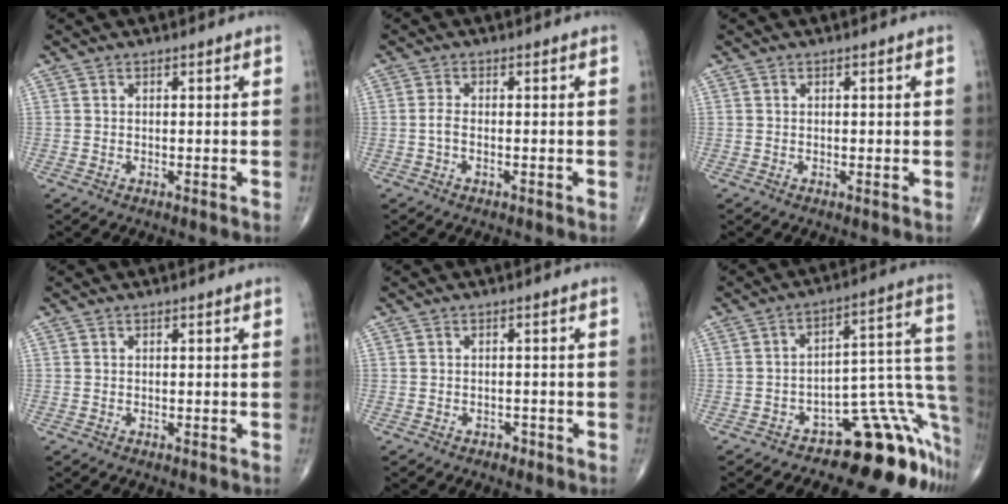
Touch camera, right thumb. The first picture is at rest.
{"total": 1.7, "force": [-0.5, 0.7, 1.5], "torque": [-0.034, 0.004, -0.012]}
{"total": 0.5, "force": [0.0, 0.3, 0.4], "torque": [-0.004, 0.000, 0.002]}
{"total": 0.0}
{"total": 1.1, "force": [-0.8, 0.7, 0.2], "torque": [0.002, 0.005, -0.015]}
{"total": 16.0, "force": [-11.1, 6.1, 9.7], "torque": [-0.032, 0.141, -0.155]}